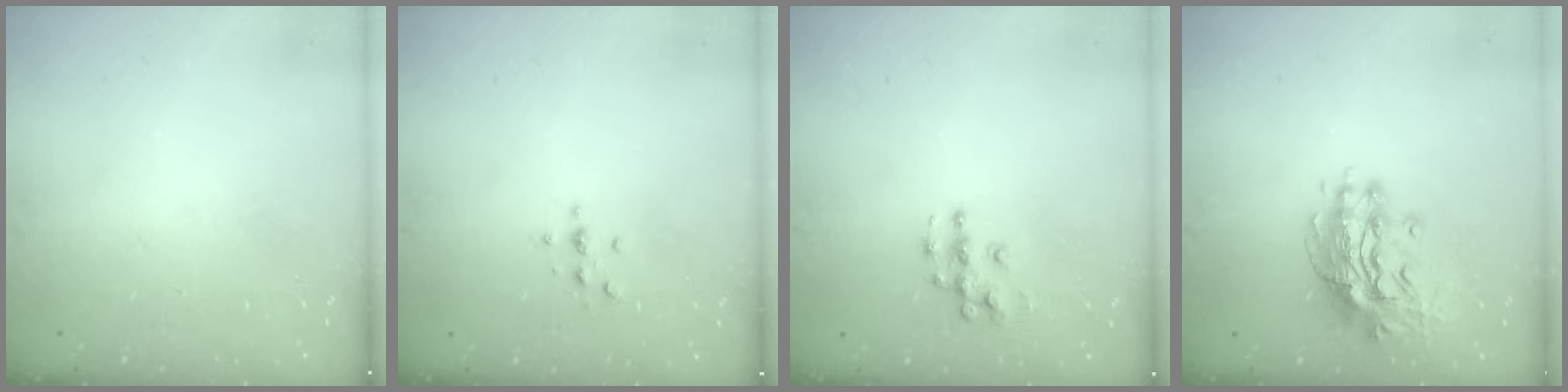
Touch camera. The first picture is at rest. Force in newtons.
{"total": 2.1, "press": 2.1, "slide": 0.2}
{"total": 7.0, "press": 7.0, "slide": 0.4}
{"total": 13.1, "press": 13.0, "slide": 1.6}